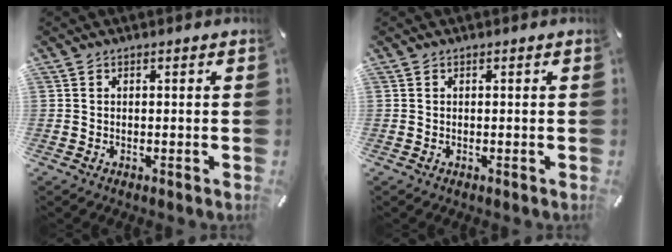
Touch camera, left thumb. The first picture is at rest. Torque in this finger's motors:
{"motor_torque": [0.00, 0.00, -0.04, 0.04, 0.00]}